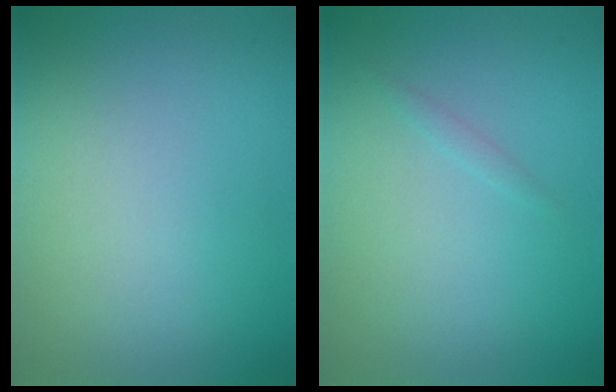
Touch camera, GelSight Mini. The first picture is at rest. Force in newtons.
{"total": 0.6, "press": 0.6, "slide": 0.0}